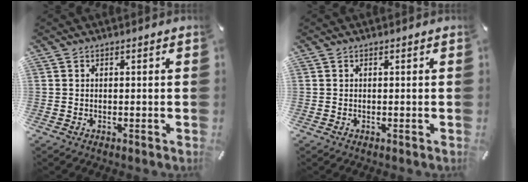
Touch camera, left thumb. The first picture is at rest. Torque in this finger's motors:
{"motor_torque": [0.00, 0.00, 0.00, 0.00, 0.00]}